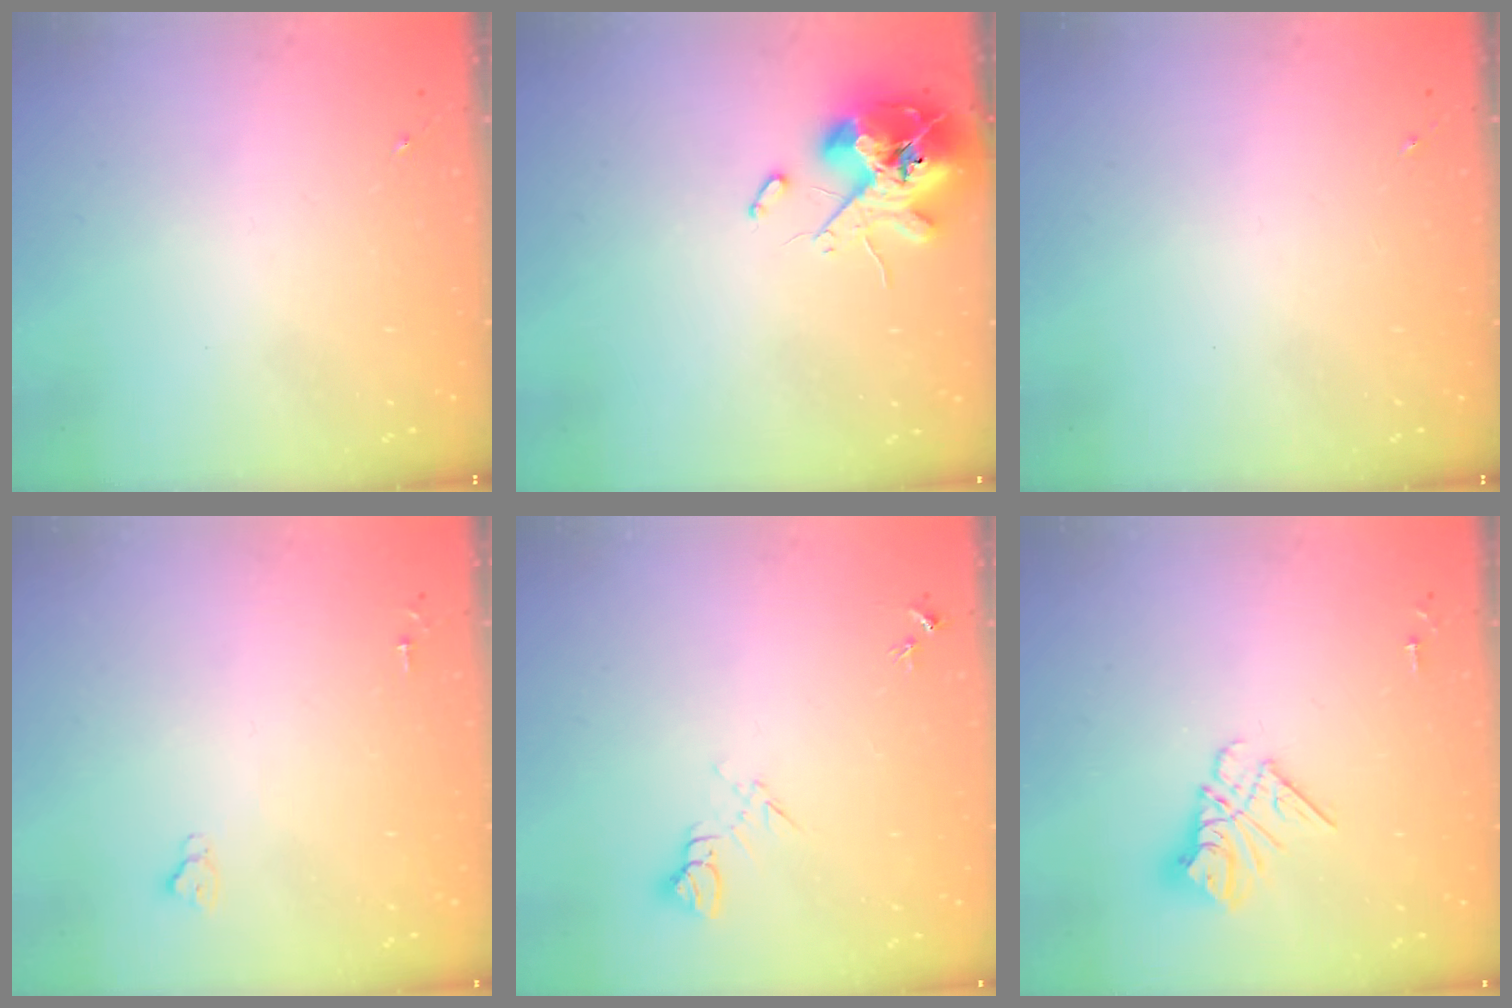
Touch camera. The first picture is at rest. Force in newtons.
{"total": 13.9, "press": 13.7, "slide": 2.2}
{"total": 0.0}
{"total": 2.6, "press": 2.5, "slide": 0.3}
{"total": 5.8, "press": 5.7, "slide": 0.7}
{"total": 10.7, "press": 10.7, "slide": 1.0}